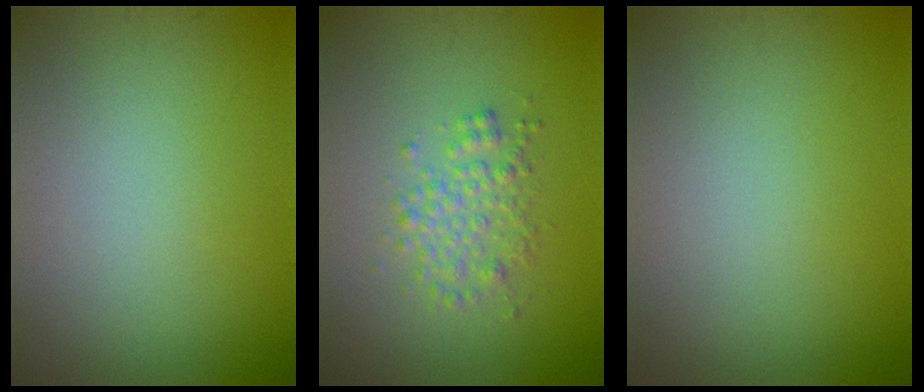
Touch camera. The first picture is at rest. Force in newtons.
{"total": 2.6, "press": 2.6, "slide": 0.0}
{"total": 0.0}